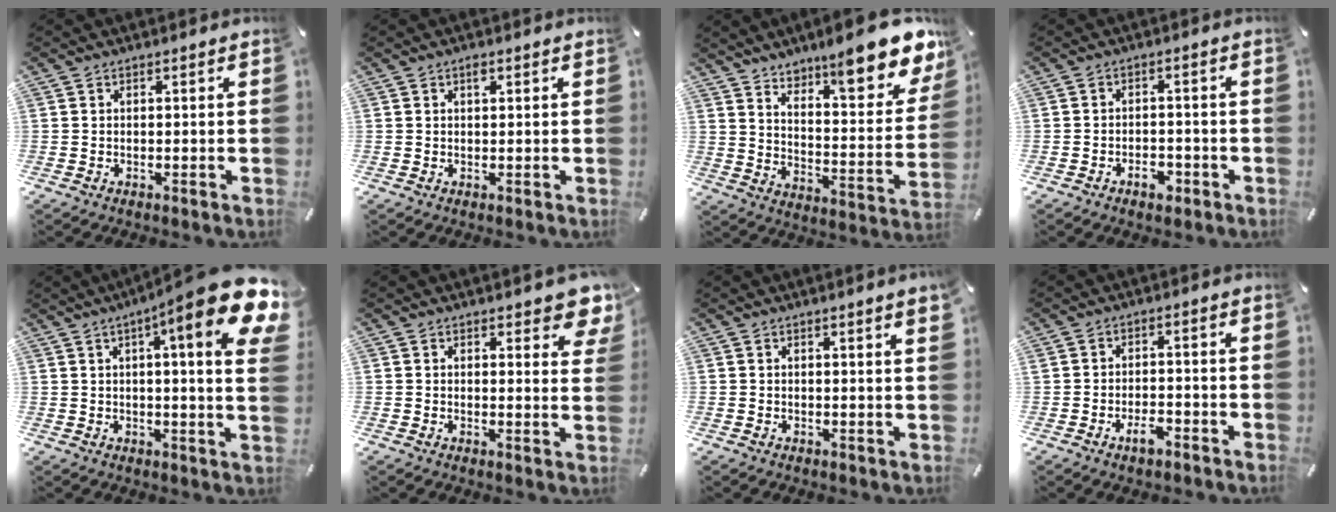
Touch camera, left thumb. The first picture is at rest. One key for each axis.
{"total": 1.2, "fx": 0.5, "fy": 0.6, "fz": 0.9, "tx": -0.011, "ty": -0.001, "tz": 0.007}
{"total": 15.8, "fx": 13.4, "fy": 4.4, "fz": 7.1, "tx": -0.093, "ty": -0.117, "tz": 0.223}
{"total": 3.9, "fx": -2.4, "fy": 2.4, "fz": 2.0, "tx": -0.030, "ty": 0.009, "tz": -0.042}
{"total": 18.2, "fx": 8.1, "fy": 2.3, "fz": 16.1, "tx": -0.238, "ty": -0.048, "tz": 0.113}
{"total": 6.0, "fx": 4.5, "fy": 2.4, "fz": 3.1, "tx": -0.031, "ty": -0.031, "tz": 0.076}
{"total": 2.1, "fx": 1.1, "fy": 0.0, "fz": 1.8, "tx": -0.033, "ty": -0.001, "tz": 0.019}
{"total": 4.1, "fx": -2.4, "fy": 1.9, "fz": 2.8, "tx": -0.050, "ty": 0.009, "tz": -0.043}